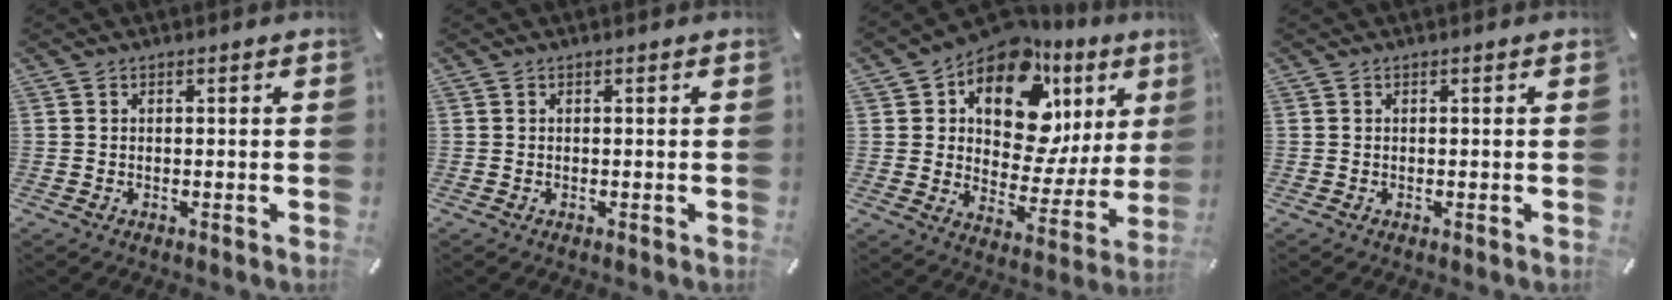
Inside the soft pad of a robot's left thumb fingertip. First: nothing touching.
{"total": 0.0}
{"total": 16.4, "force": [8.6, 10.1, 9.6], "torque": [-0.155, -0.065, 0.152]}
{"total": 0.0}